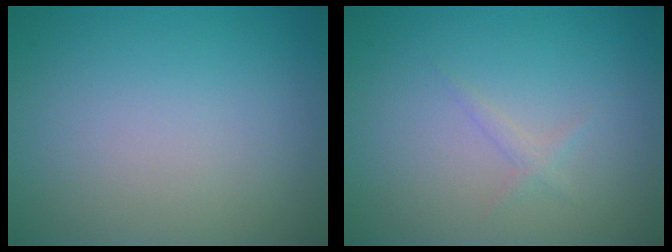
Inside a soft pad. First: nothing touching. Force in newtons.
{"total": 0.8, "press": 0.8, "slide": 0.0}